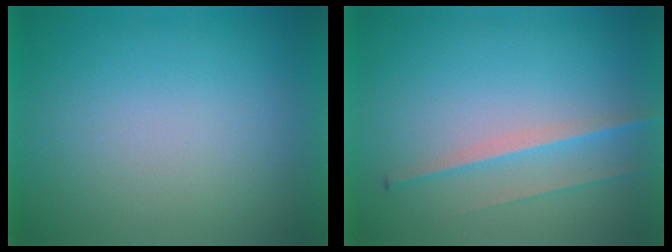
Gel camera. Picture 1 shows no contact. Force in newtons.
{"total": 2.8}